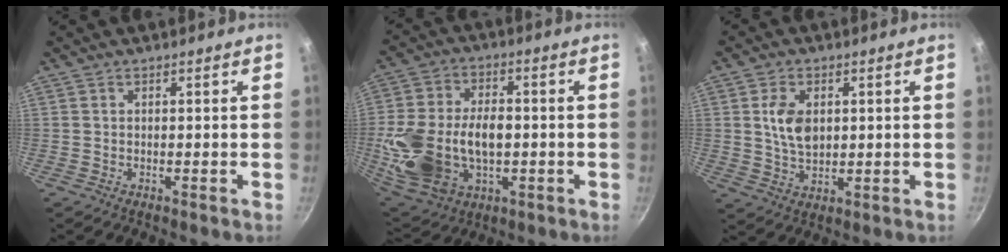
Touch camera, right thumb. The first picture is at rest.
{"total": 19.5, "force": [-2.0, 12.9, 14.4], "torque": [-0.275, 0.016, -0.022]}
{"total": 7.3, "force": [1.4, 4.8, 5.3], "torque": [-0.087, -0.011, 0.028]}